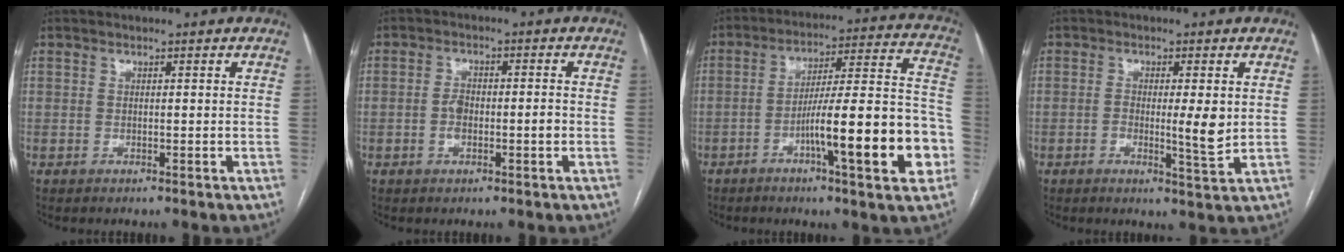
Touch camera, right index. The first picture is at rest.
{"total": 3.7, "force": [-0.8, 1.5, 3.3], "torque": [-0.067, 0.007, -0.014]}
{"total": 18.2, "force": [-6.2, 1.8, 17.0], "torque": [-0.229, 0.018, -0.090]}
{"total": 4.7, "force": [0.0, 0.5, 4.6], "torque": [-0.074, -0.007, -0.002]}